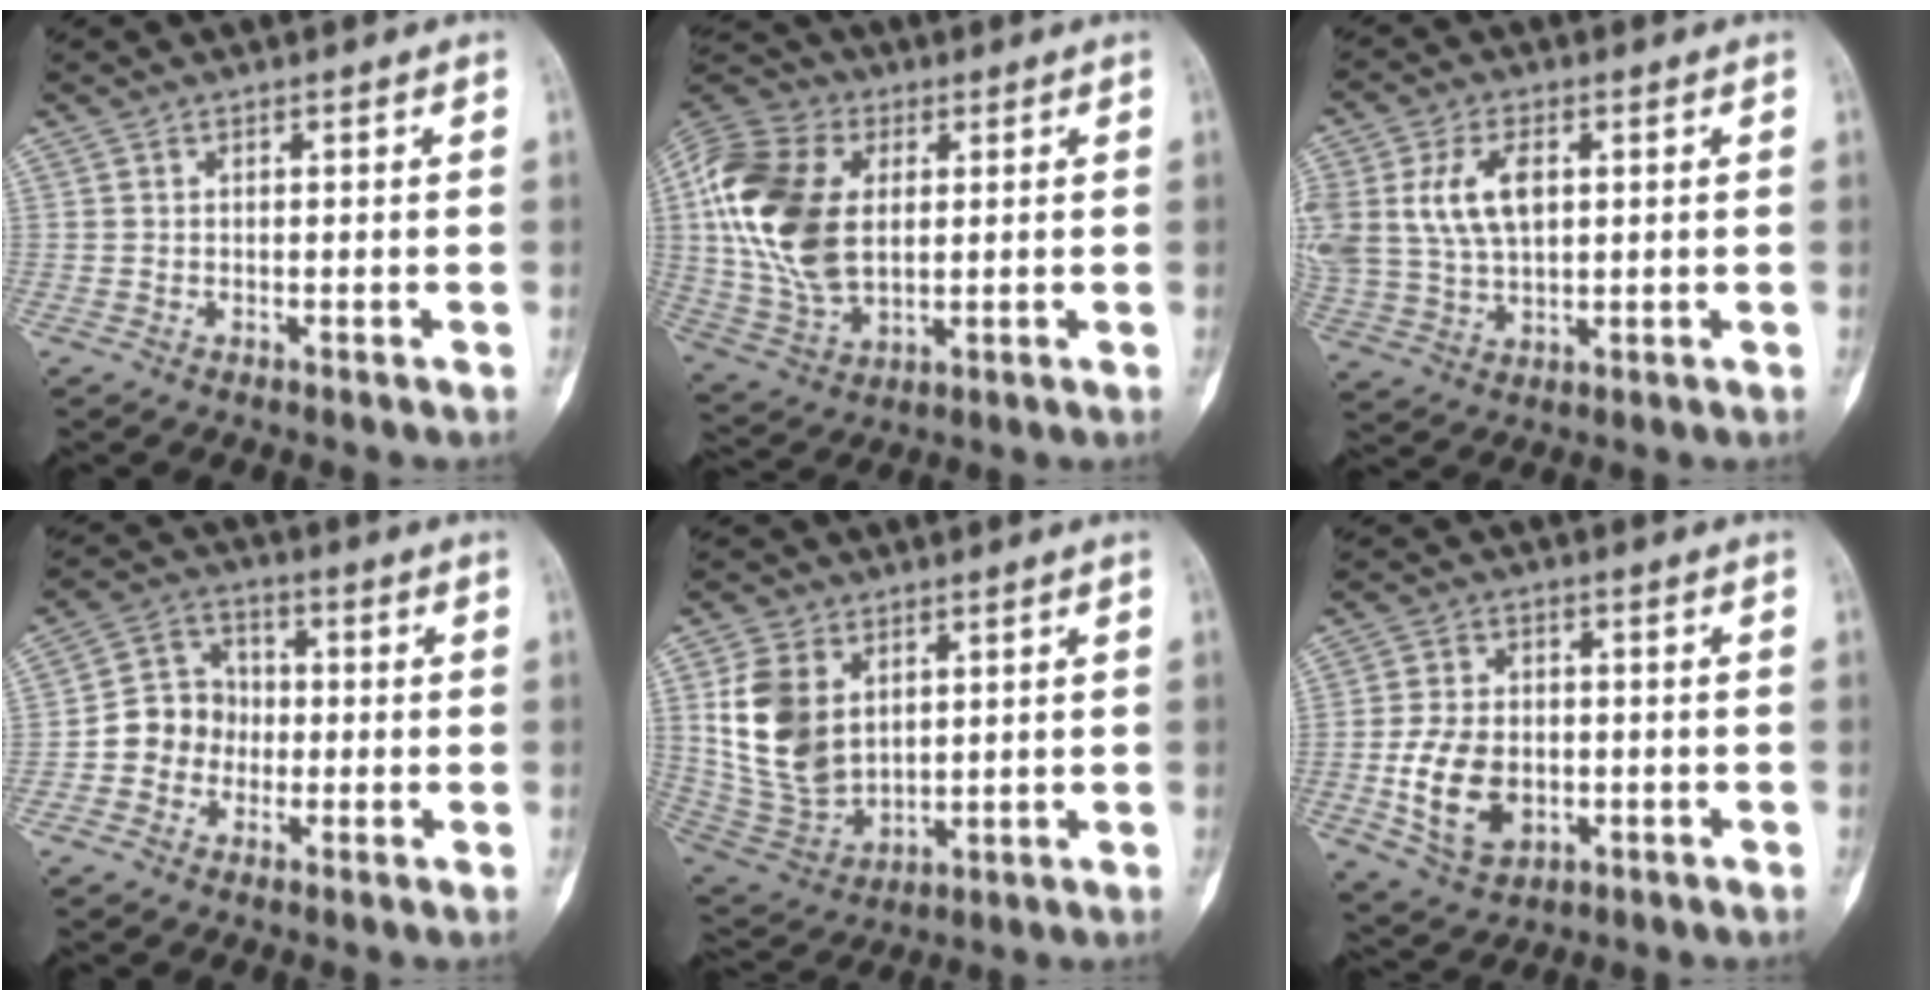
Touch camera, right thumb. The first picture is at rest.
{"total": 20.2, "force": [3.0, 13.1, 15.0], "torque": [-0.302, -0.004, 0.057]}
{"total": 12.9, "force": [3.0, 7.9, 9.7], "torque": [-0.199, 0.002, 0.066]}
{"total": 8.4, "force": [-1.7, 7.5, 3.3], "torque": [-0.025, 0.031, -0.043]}
{"total": 13.9, "force": [3.6, 9.8, 9.2], "torque": [-0.159, -0.018, 0.087]}
{"total": 11.3, "force": [-2.4, 7.9, 7.7], "torque": [-0.125, 0.008, -0.034]}